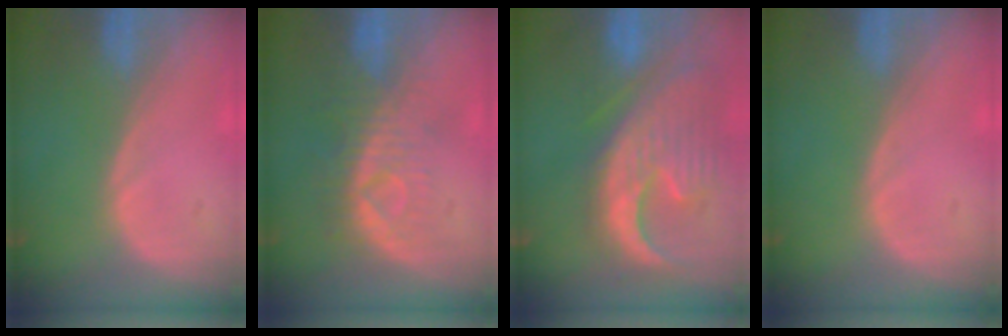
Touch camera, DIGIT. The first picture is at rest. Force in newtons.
{"total": 8.3, "press": 7.5, "slide": 3.7}
{"total": 13.5, "press": 11.4, "slide": 7.2}
{"total": 0.0}